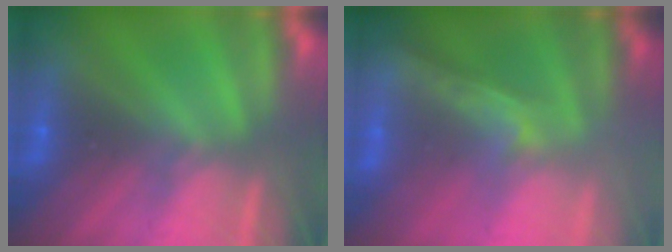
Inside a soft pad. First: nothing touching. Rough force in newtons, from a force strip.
{"total": 1.8}